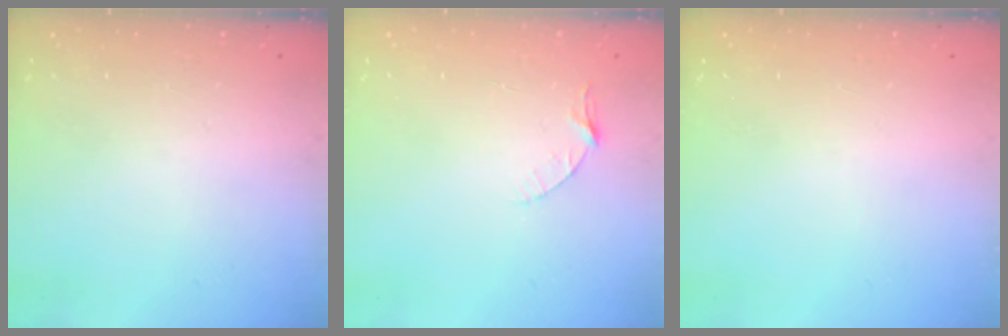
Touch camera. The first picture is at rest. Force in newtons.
{"total": 3.5, "press": 3.4, "slide": 0.4}
{"total": 0.0}